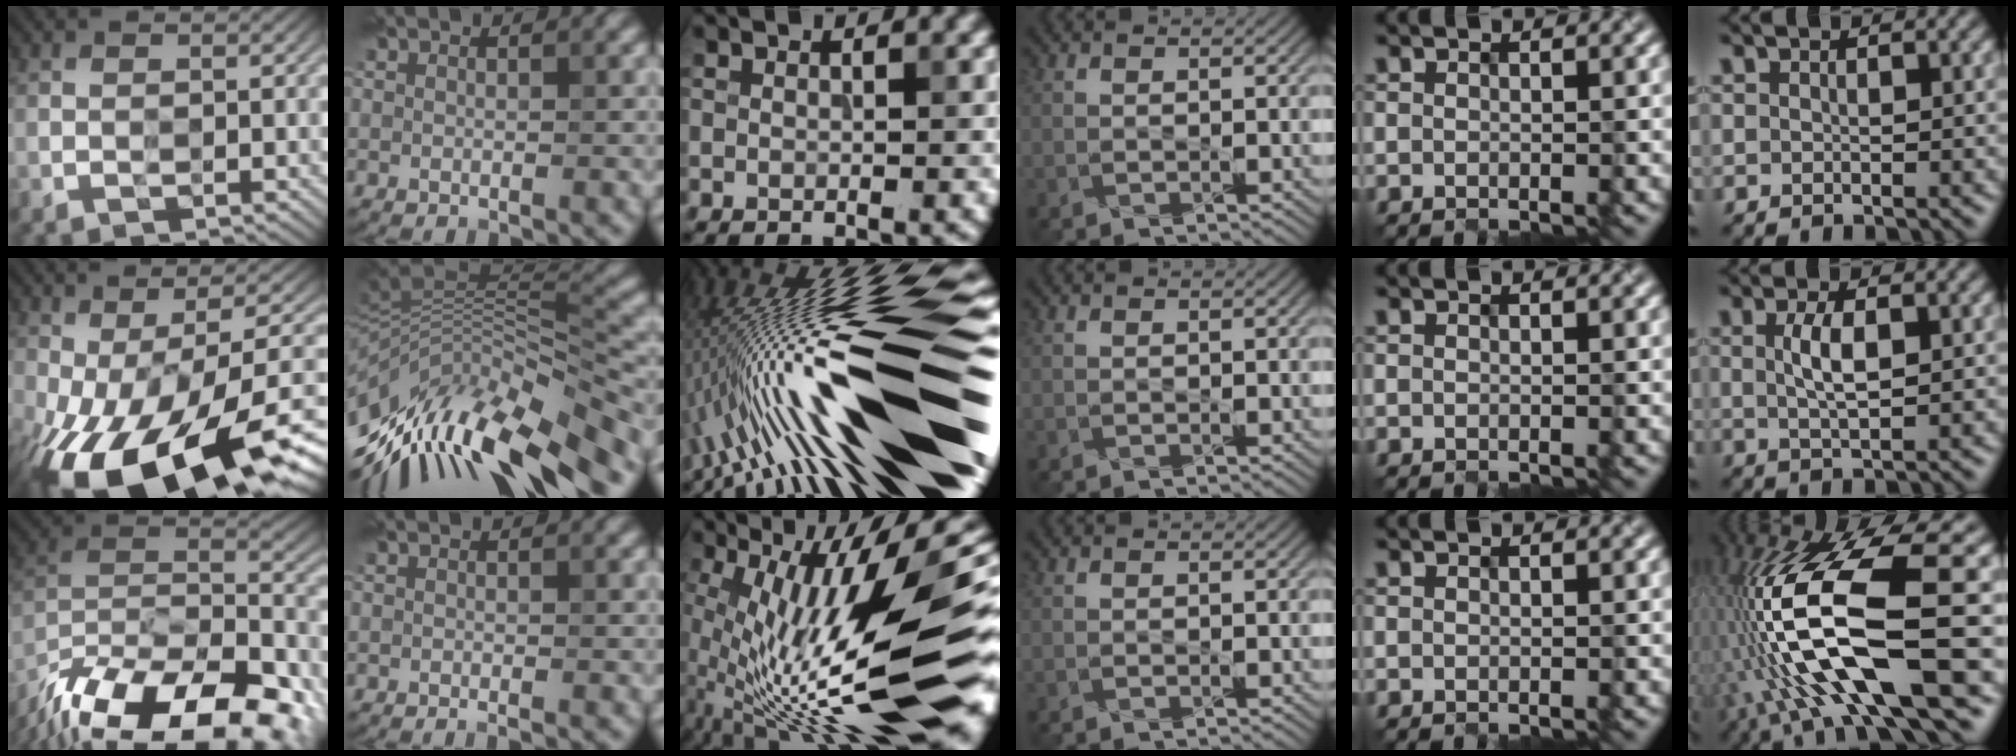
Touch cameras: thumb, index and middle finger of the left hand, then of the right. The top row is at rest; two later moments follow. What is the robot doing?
{"motion": "extract", "object": "connector and pipe"}